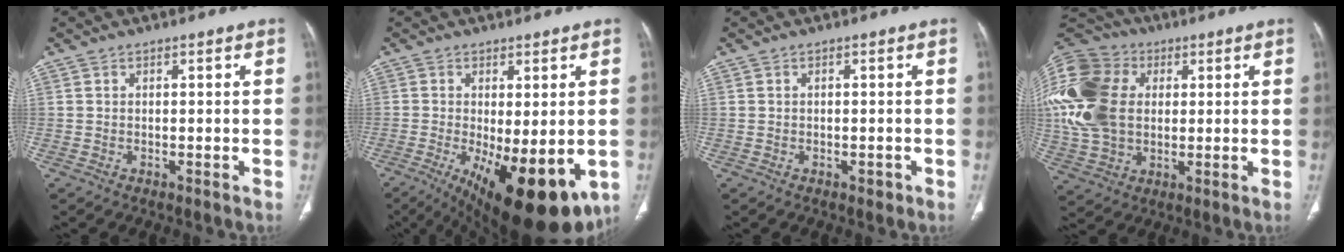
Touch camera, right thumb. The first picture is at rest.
{"total": 18.6, "force": [-6.1, 6.9, 16.1], "torque": [-0.212, -0.031, -0.070]}
{"total": 1.0, "force": [-0.5, 0.7, 0.6], "torque": [-0.007, 0.000, -0.005]}
{"total": 25.4, "force": [4.3, 18.8, 16.5], "torque": [-0.389, 0.035, 0.088]}